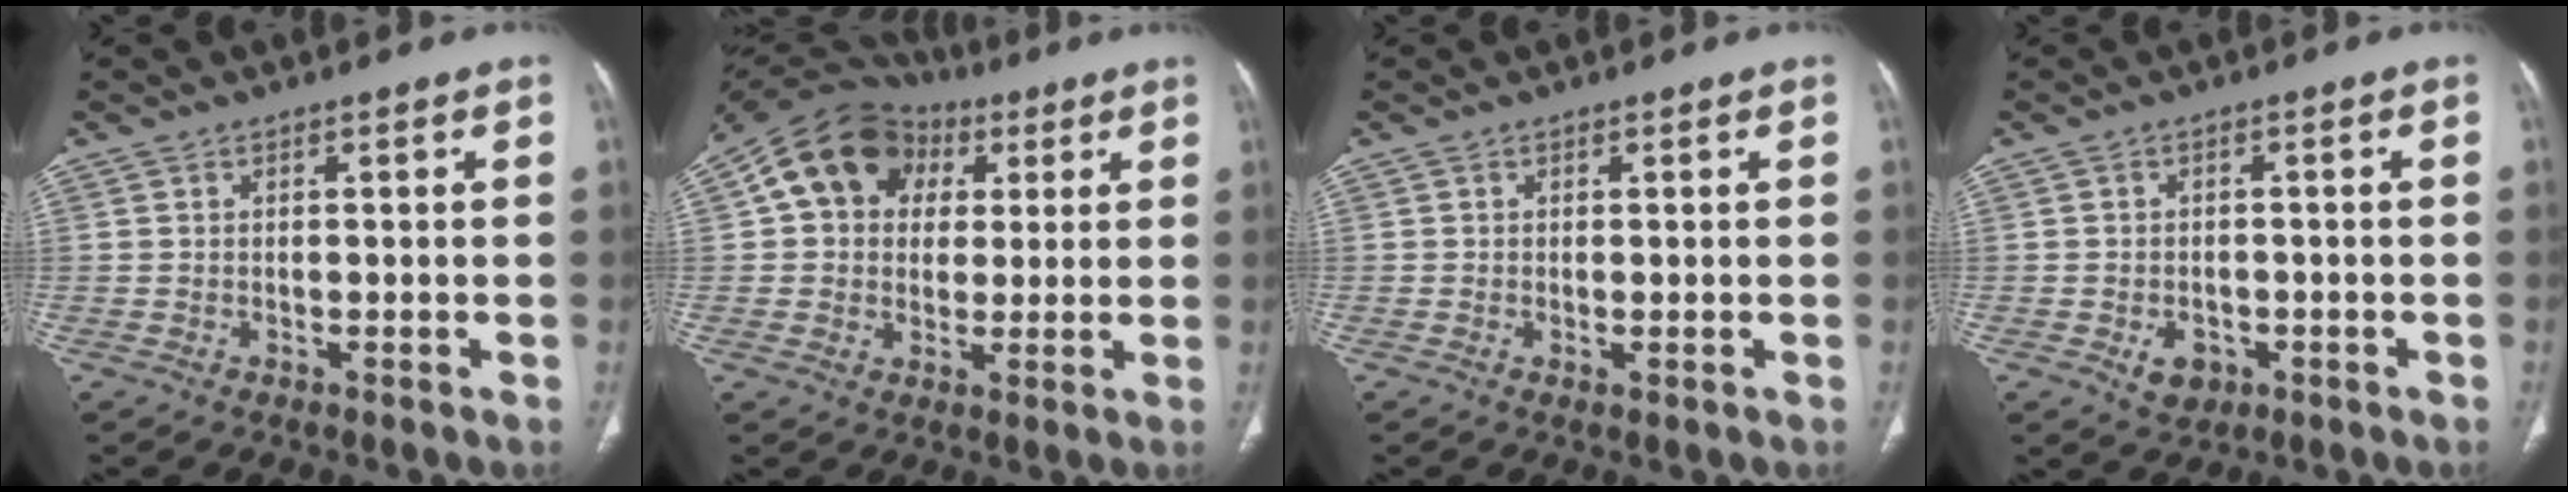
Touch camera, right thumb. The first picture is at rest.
{"total": 14.7, "force": [4.1, 11.9, 7.6], "torque": [-0.108, 0.022, 0.062]}
{"total": 0.7, "force": [-0.1, 0.3, 0.6], "torque": [-0.015, -0.004, -0.001]}
{"total": 4.0, "force": [-1.5, 3.0, 2.2], "torque": [-0.023, 0.005, -0.013]}